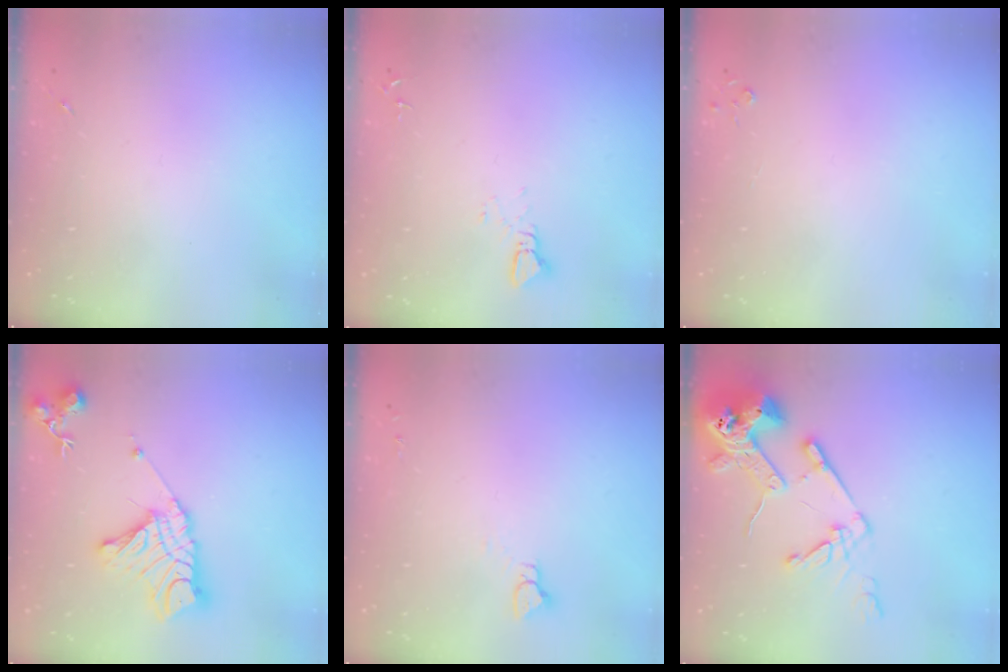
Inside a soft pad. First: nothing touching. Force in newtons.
{"total": 2.4, "press": 2.4, "slide": 0.1}
{"total": 2.7, "press": 2.7, "slide": 0.3}
{"total": 17.0, "press": 16.9, "slide": 1.3}
{"total": 3.2, "press": 3.2, "slide": 0.2}
{"total": 17.2, "press": 17.1, "slide": 2.2}